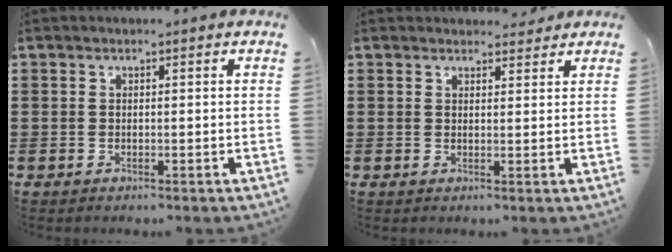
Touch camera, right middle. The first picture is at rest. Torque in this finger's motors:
{"motor_torque": [-0.01, -0.11, 0.02, 0.00]}